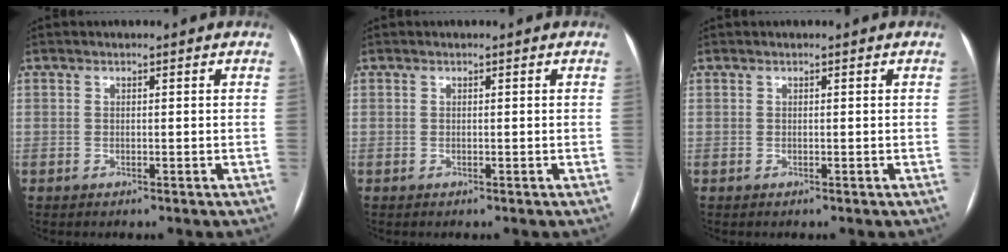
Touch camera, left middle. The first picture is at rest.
{"total": 0.0}
{"total": 0.0}